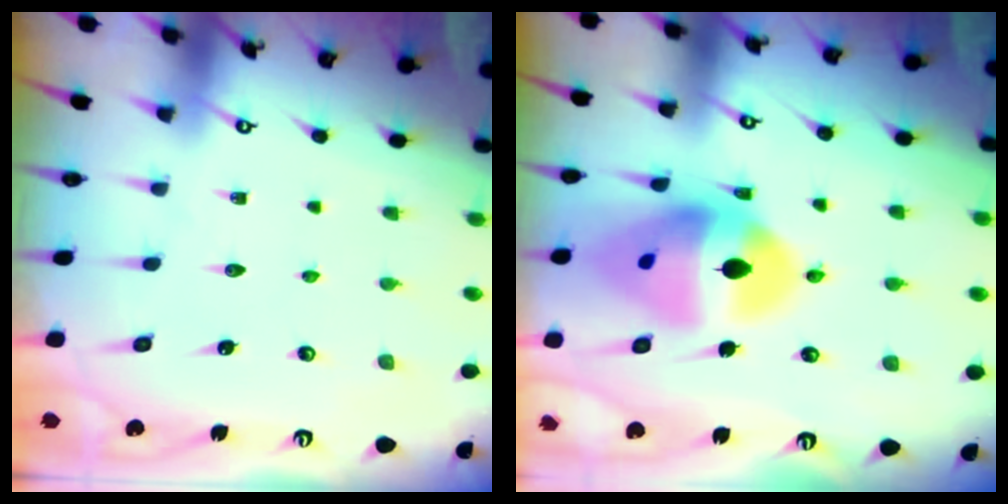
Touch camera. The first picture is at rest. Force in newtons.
{"total": 15.6, "press": 14.5, "slide": 5.7}